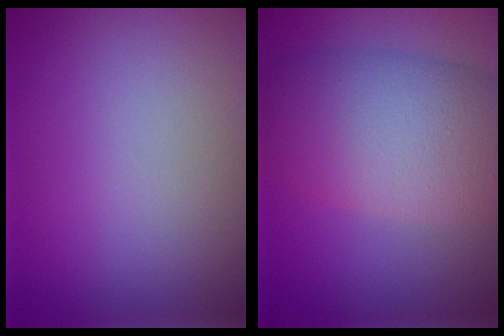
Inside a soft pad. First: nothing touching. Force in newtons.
{"total": 8.9, "press": 8.9, "slide": 0.3}